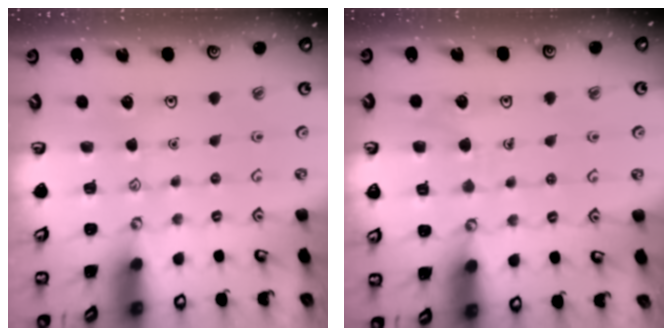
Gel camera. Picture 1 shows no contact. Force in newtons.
{"total": 5.0, "press": 5.0, "slide": 0.5}